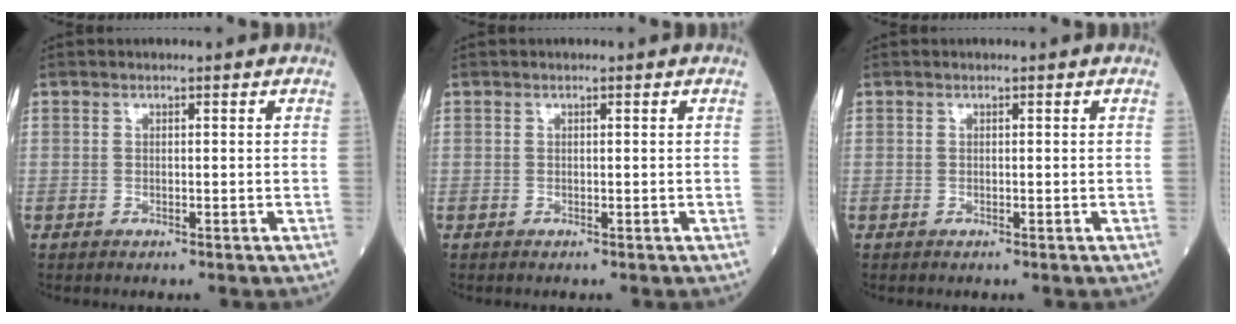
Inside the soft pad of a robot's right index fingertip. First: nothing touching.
{"total": 0.0}
{"total": 0.0}